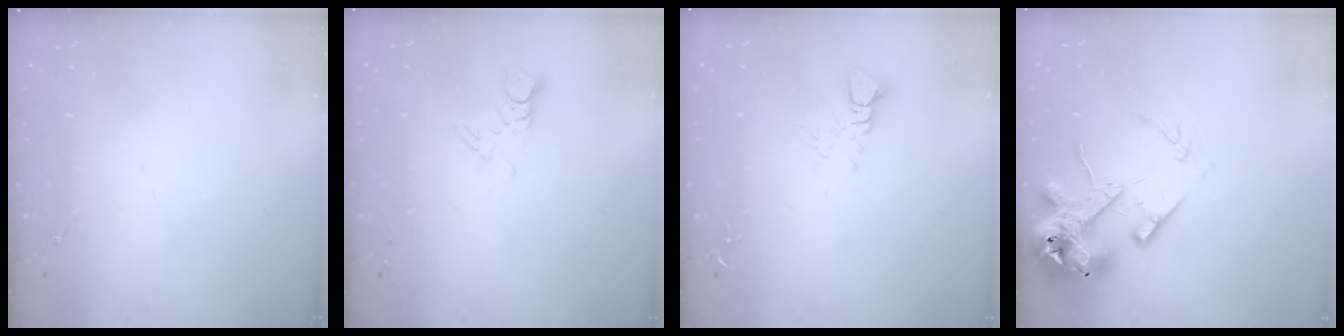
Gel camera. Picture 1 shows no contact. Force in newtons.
{"total": 3.8, "press": 3.8, "slide": 0.3}
{"total": 5.3, "press": 5.3, "slide": 0.3}
{"total": 16.3, "press": 16.0, "slide": 2.6}